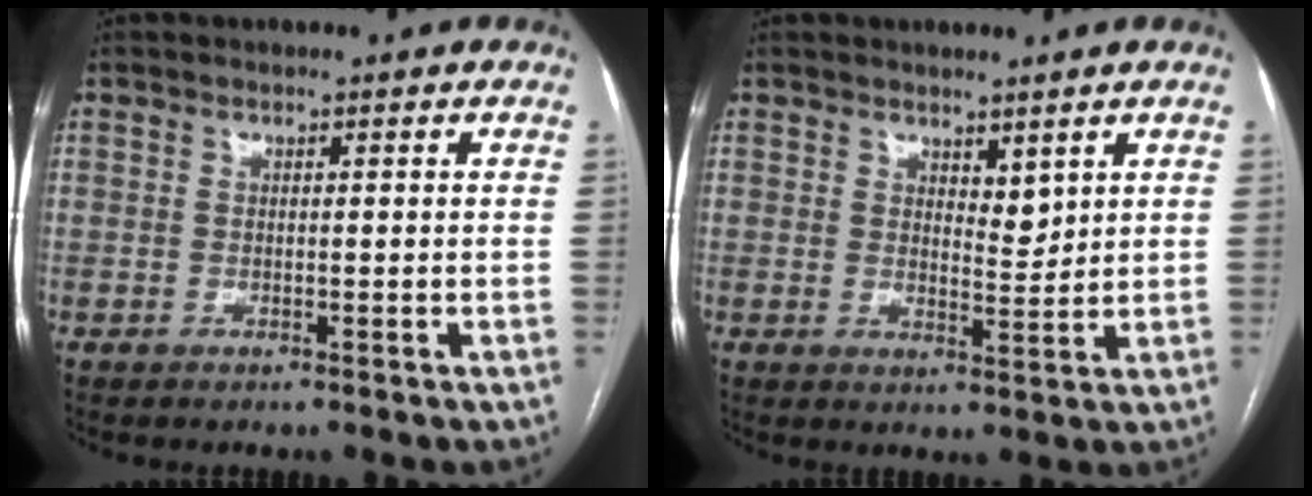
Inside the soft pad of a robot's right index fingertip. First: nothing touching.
{"total": 2.9, "force": [1.9, 1.2, 1.8], "torque": [-0.029, -0.010, 0.039]}